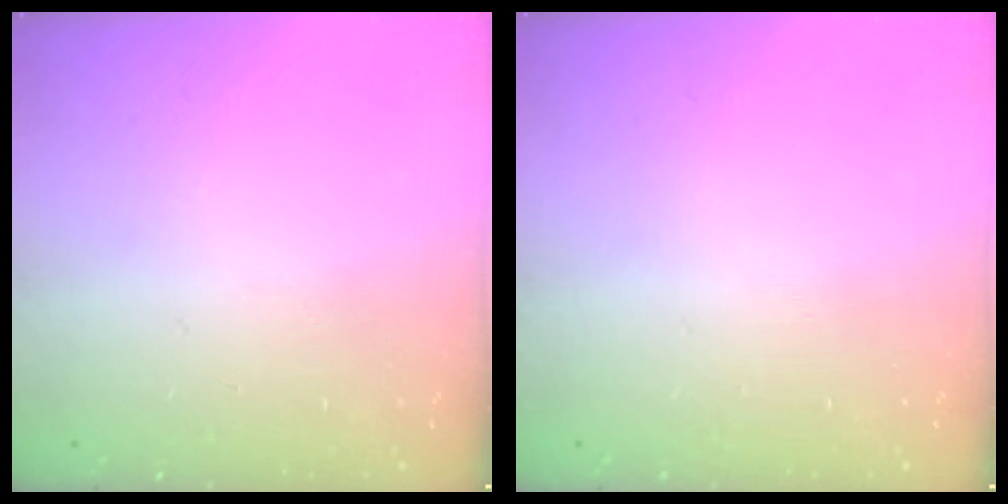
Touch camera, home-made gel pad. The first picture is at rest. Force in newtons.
{"total": 0.0}